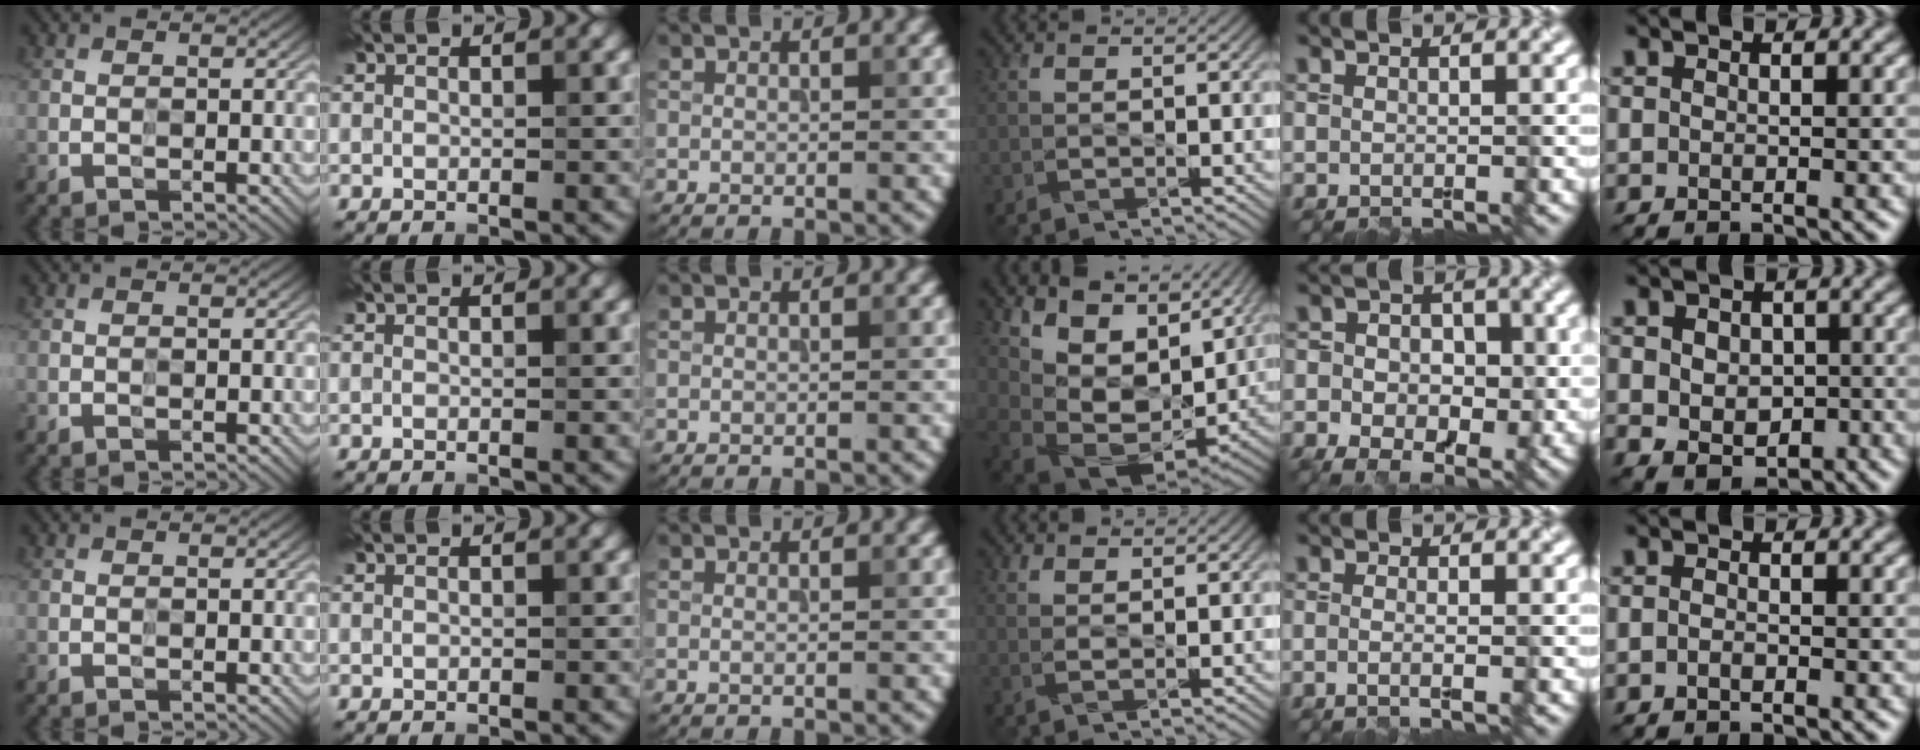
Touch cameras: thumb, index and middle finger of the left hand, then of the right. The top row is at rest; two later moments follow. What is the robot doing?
{"motion": "wipe", "object": "paper plate"}